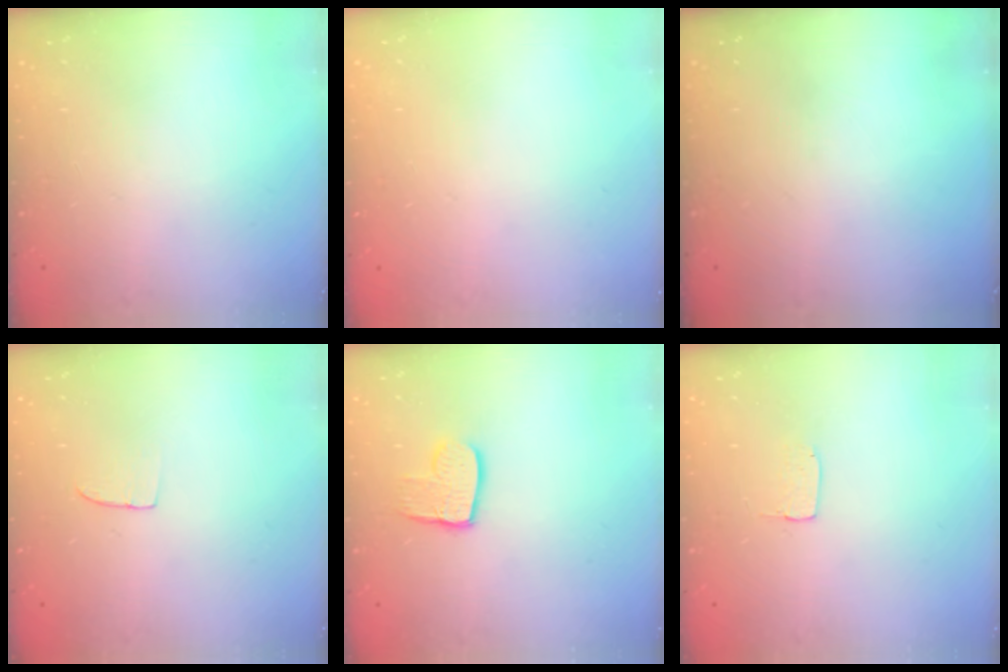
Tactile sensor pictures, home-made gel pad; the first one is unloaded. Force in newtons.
{"total": 0.0}
{"total": 0.0}
{"total": 4.2, "press": 4.2, "slide": 0.3}
{"total": 9.5, "press": 9.4, "slide": 0.8}
{"total": 2.9, "press": 2.9, "slide": 0.2}